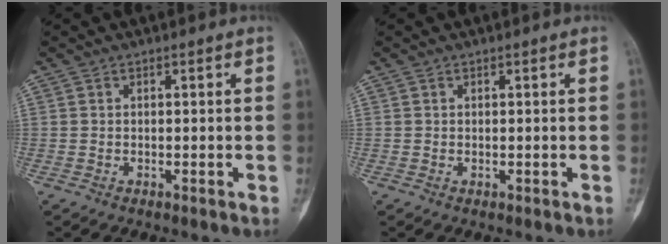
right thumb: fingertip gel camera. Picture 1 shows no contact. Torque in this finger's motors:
{"motor_torque": [-0.32, -0.65, -0.23, 0.20, 0.02]}